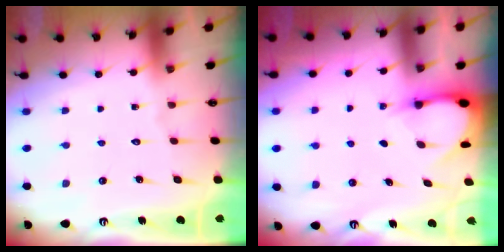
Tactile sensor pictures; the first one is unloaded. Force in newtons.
{"total": 3.1, "press": 3.1, "slide": 0.4}